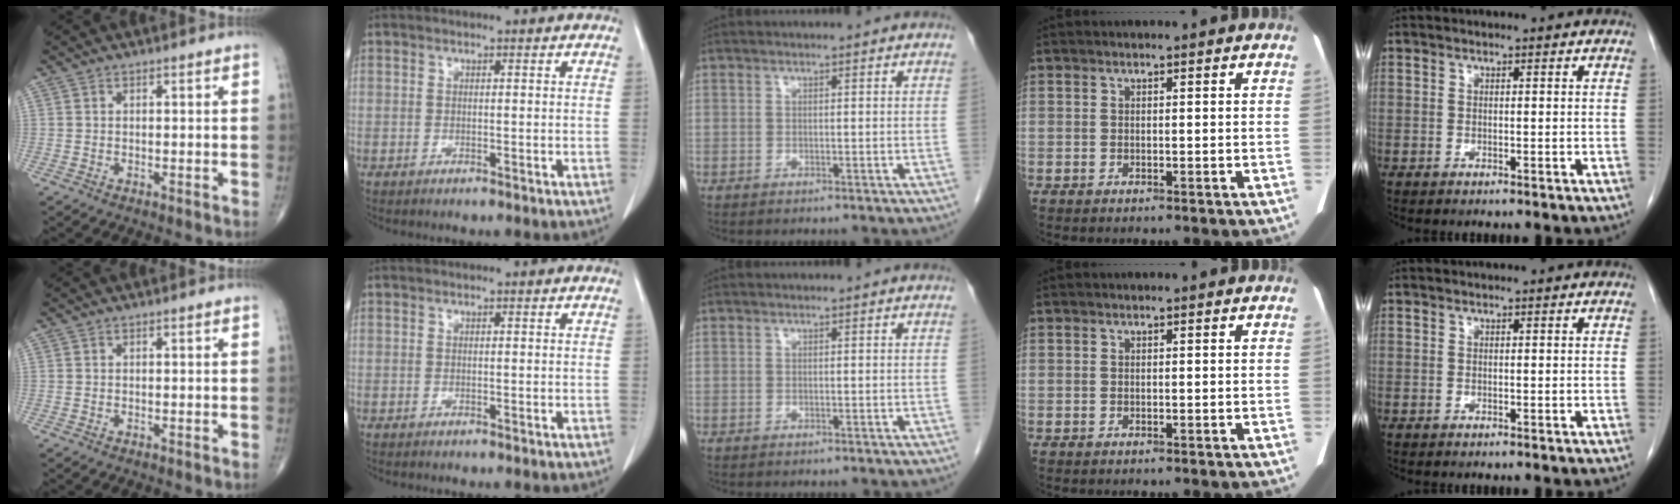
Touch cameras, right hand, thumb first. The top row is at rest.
{}